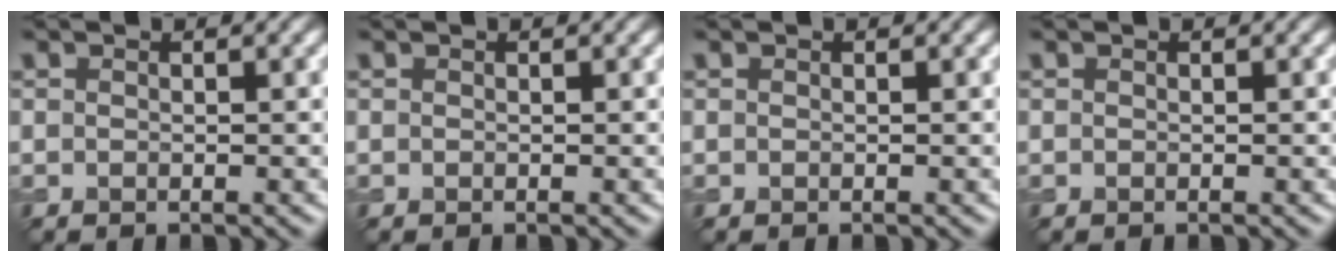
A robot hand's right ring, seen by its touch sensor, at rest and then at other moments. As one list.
[{"total": 0.0}, {"total": 0.0}, {"total": 0.0}]